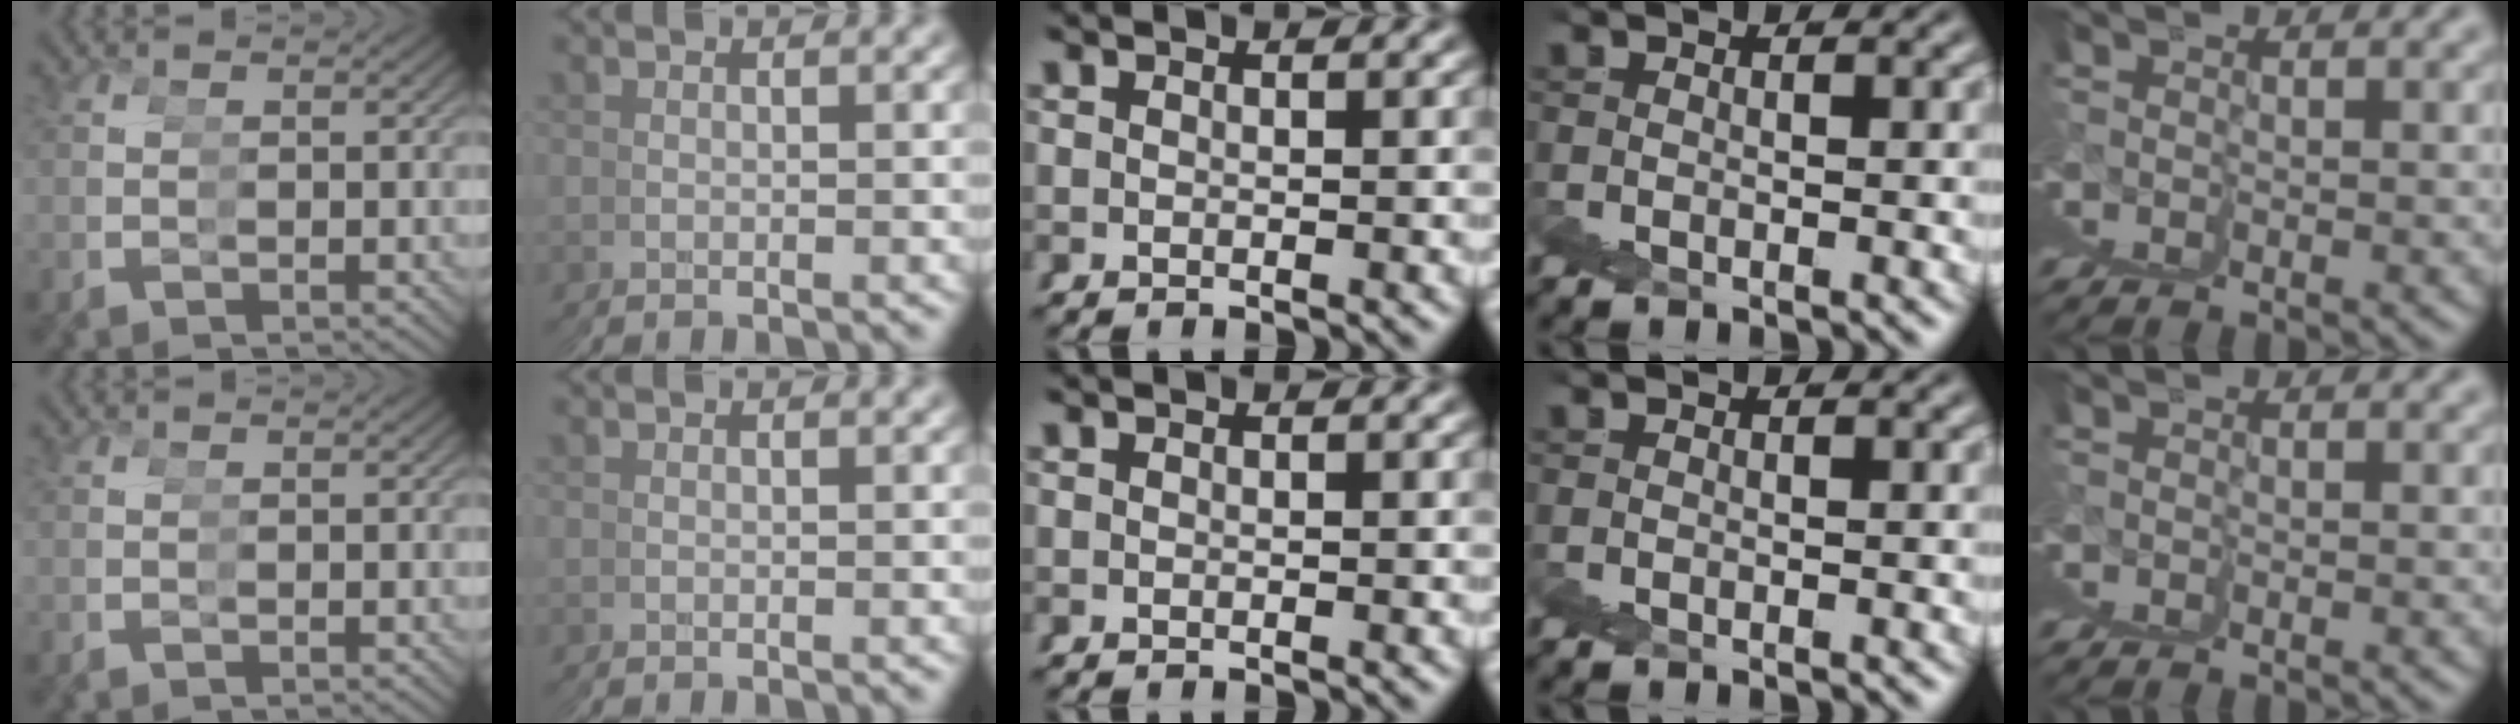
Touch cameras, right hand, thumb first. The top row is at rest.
{}